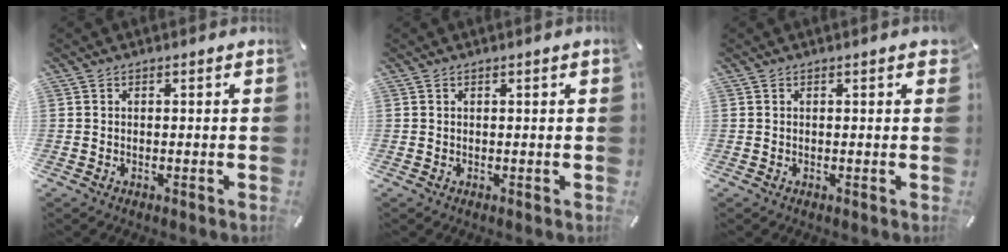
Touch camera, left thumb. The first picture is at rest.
{"total": 0.6, "force": [0.2, -0.1, 0.6], "torque": [-0.008, -0.001, 0.002]}
{"total": 1.3, "force": [0.5, 0.5, 1.1], "torque": [-0.014, 0.001, 0.005]}